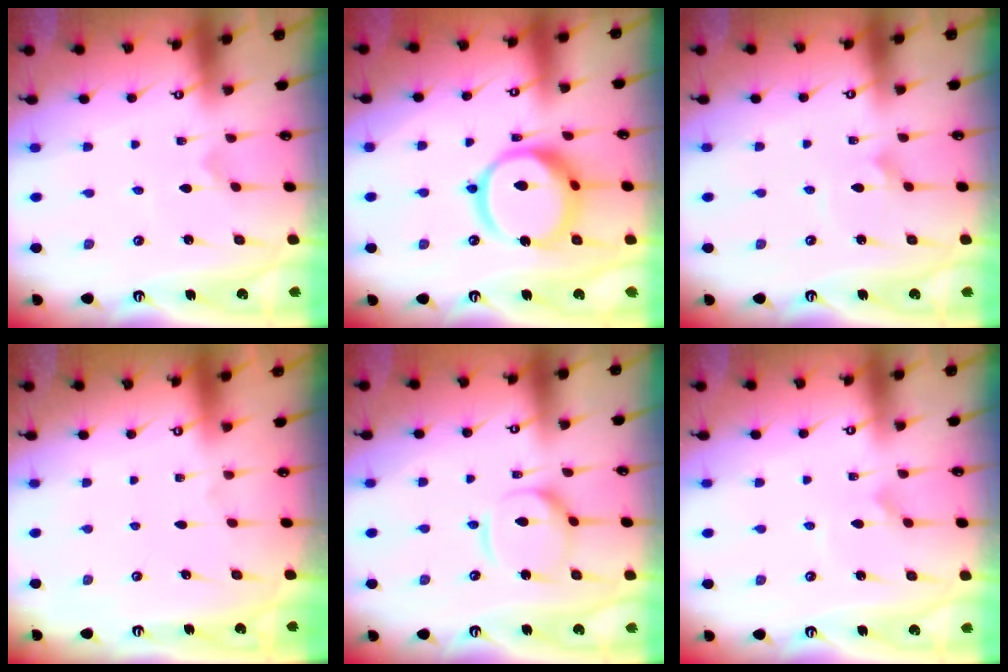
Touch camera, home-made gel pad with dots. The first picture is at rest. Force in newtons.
{"total": 17.2, "press": 17.1, "slide": 1.8}
{"total": 1.7, "press": 1.6, "slide": 0.1}
{"total": 0.0}
{"total": 9.0, "press": 9.0, "slide": 0.9}
{"total": 2.2, "press": 2.2, "slide": 0.2}